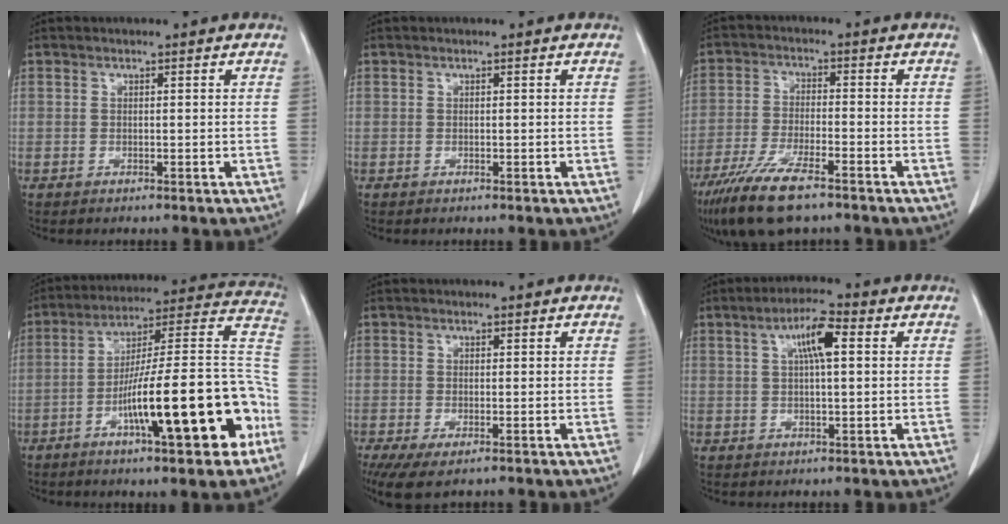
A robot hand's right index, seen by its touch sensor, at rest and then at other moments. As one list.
[{"total": 0.0}, {"total": 11.1, "force": [-7.9, 2.4, 7.5], "torque": [-0.142, -0.026, -0.138]}, {"total": 23.3, "force": [-8.9, 3.3, 21.3], "torque": [-0.260, 0.022, -0.130]}, {"total": 5.0, "force": [-3.2, 1.7, 3.4], "torque": [-0.058, -0.015, -0.048]}, {"total": 6.0, "force": [1.8, 1.0, 5.7], "torque": [-0.102, 0.013, 0.030]}]